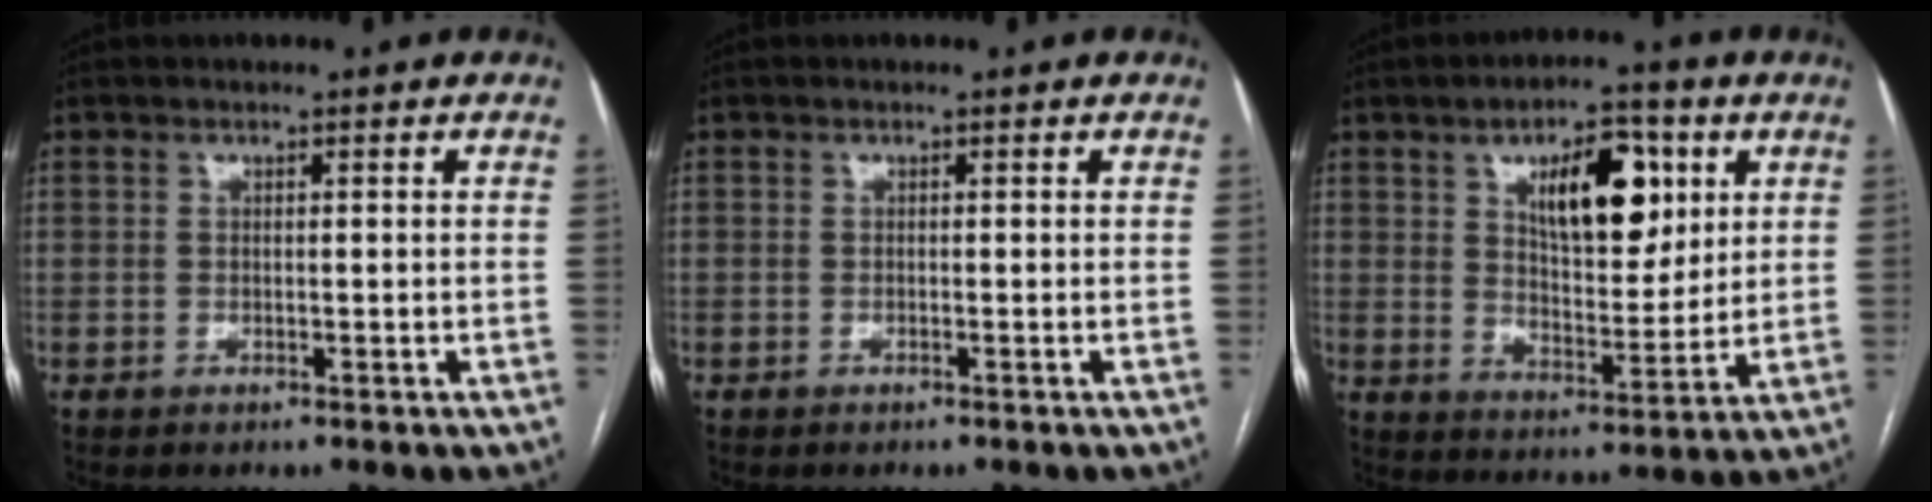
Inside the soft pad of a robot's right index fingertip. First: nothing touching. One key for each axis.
{"total": 0.0}
{"total": 12.5, "fx": 4.9, "fy": 5.2, "fz": 10.3, "tx": -0.158, "ty": 0.011, "tz": 0.083}